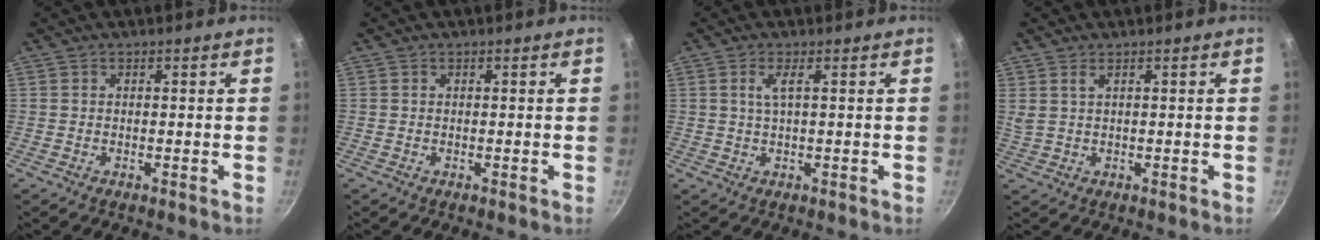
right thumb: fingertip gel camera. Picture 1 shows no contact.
{"total": 0.0}
{"total": 2.5, "force": [0.7, 0.3, 2.4], "torque": [-0.054, 0.002, 0.018]}
{"total": 2.1, "force": [1.1, 0.8, 1.7], "torque": [-0.036, -0.003, 0.026]}